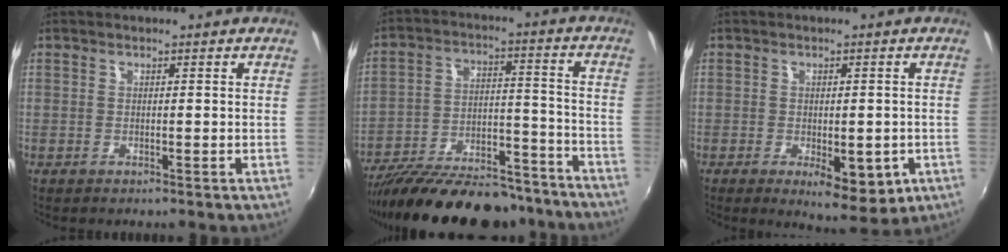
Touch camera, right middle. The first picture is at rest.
{"total": 26.4, "force": [-22.1, 8.6, 11.5], "torque": [-0.212, 0.000, -0.308]}
{"total": 8.3, "force": [-3.1, 3.8, 6.7], "torque": [-0.092, -0.019, -0.035]}